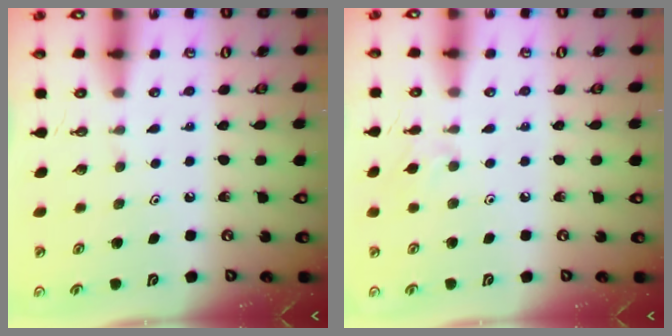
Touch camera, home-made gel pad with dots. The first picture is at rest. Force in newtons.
{"total": 5.3, "press": 5.2, "slide": 0.9}